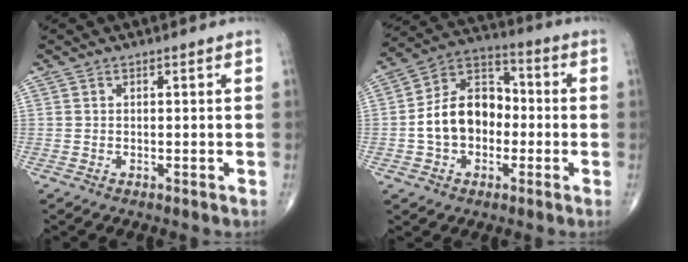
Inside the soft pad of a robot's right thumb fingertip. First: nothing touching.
{"total": 13.6, "force": [-1.7, 9.9, 9.1], "torque": [-0.130, 0.042, -0.039]}